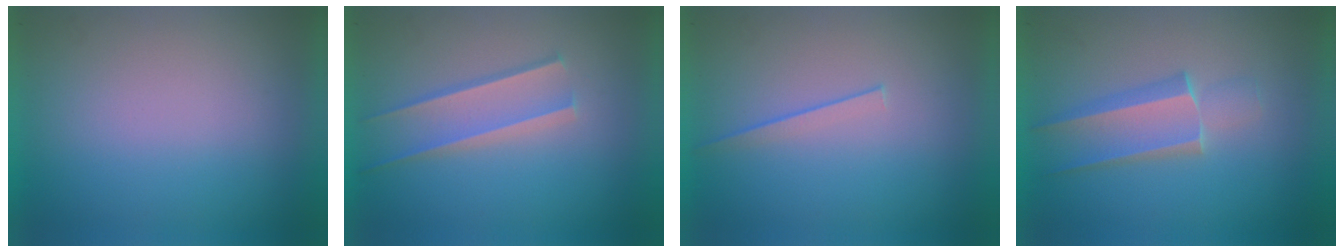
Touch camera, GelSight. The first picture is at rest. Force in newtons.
{"total": 1.7}
{"total": 1.1}
{"total": 2.2}